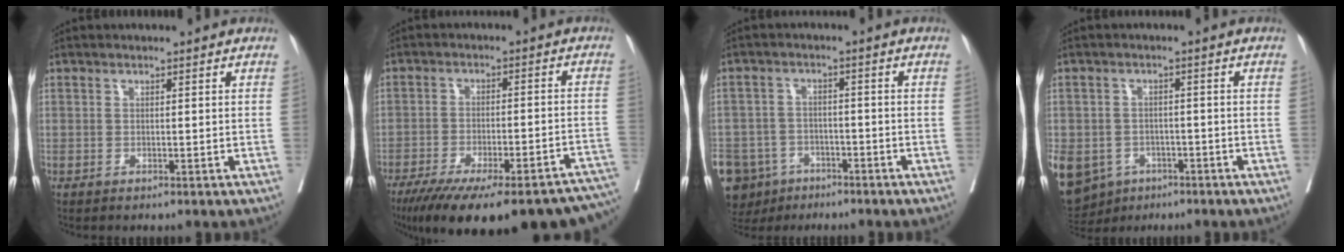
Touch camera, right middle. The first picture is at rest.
{"total": 27.8, "force": [-21.6, 5.3, 16.7], "torque": [-0.195, -0.023, -0.284]}
{"total": 16.1, "force": [-9.2, 11.9, 5.6], "torque": [-0.166, -0.002, -0.133]}
{"total": 17.1, "force": [-8.1, 13.5, 6.7], "torque": [-0.210, -0.007, -0.109]}